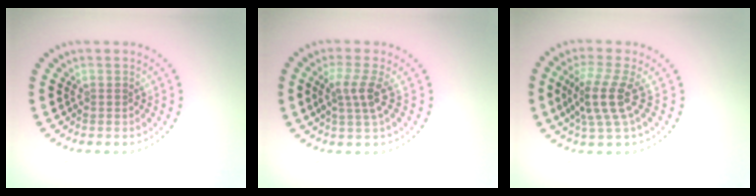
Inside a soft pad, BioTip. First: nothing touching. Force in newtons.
{"total": 2.6, "press": 2.0, "slide": 1.7}
{"total": 3.7, "press": 2.8, "slide": 2.4}